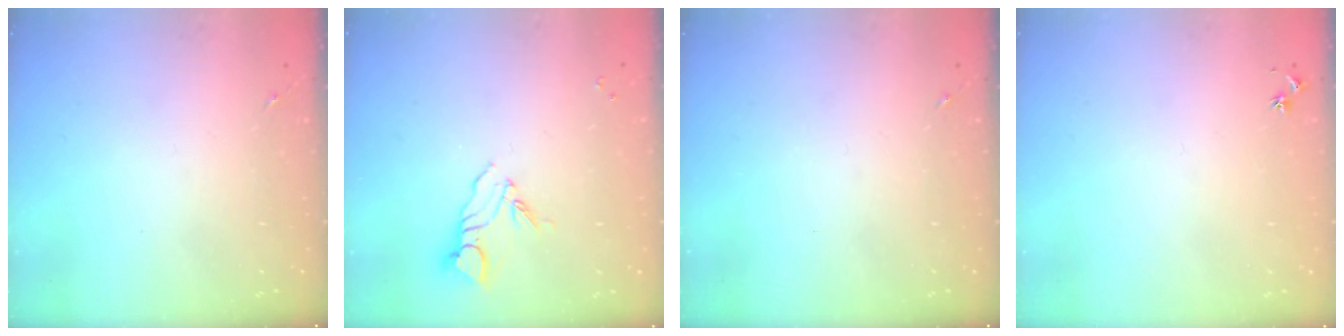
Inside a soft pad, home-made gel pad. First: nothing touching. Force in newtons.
{"total": 6.9, "press": 6.9, "slide": 0.7}
{"total": 0.0}
{"total": 3.0, "press": 2.9, "slide": 0.3}